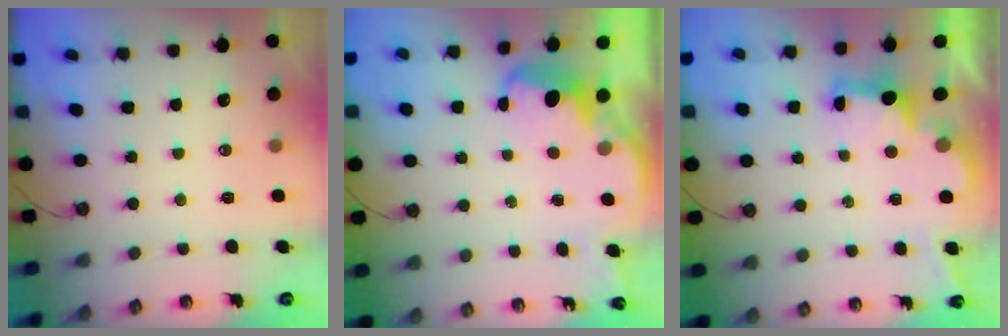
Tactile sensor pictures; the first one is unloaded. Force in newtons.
{"total": 3.9, "press": 3.8, "slide": 0.6}
{"total": 2.8, "press": 2.7, "slide": 0.9}